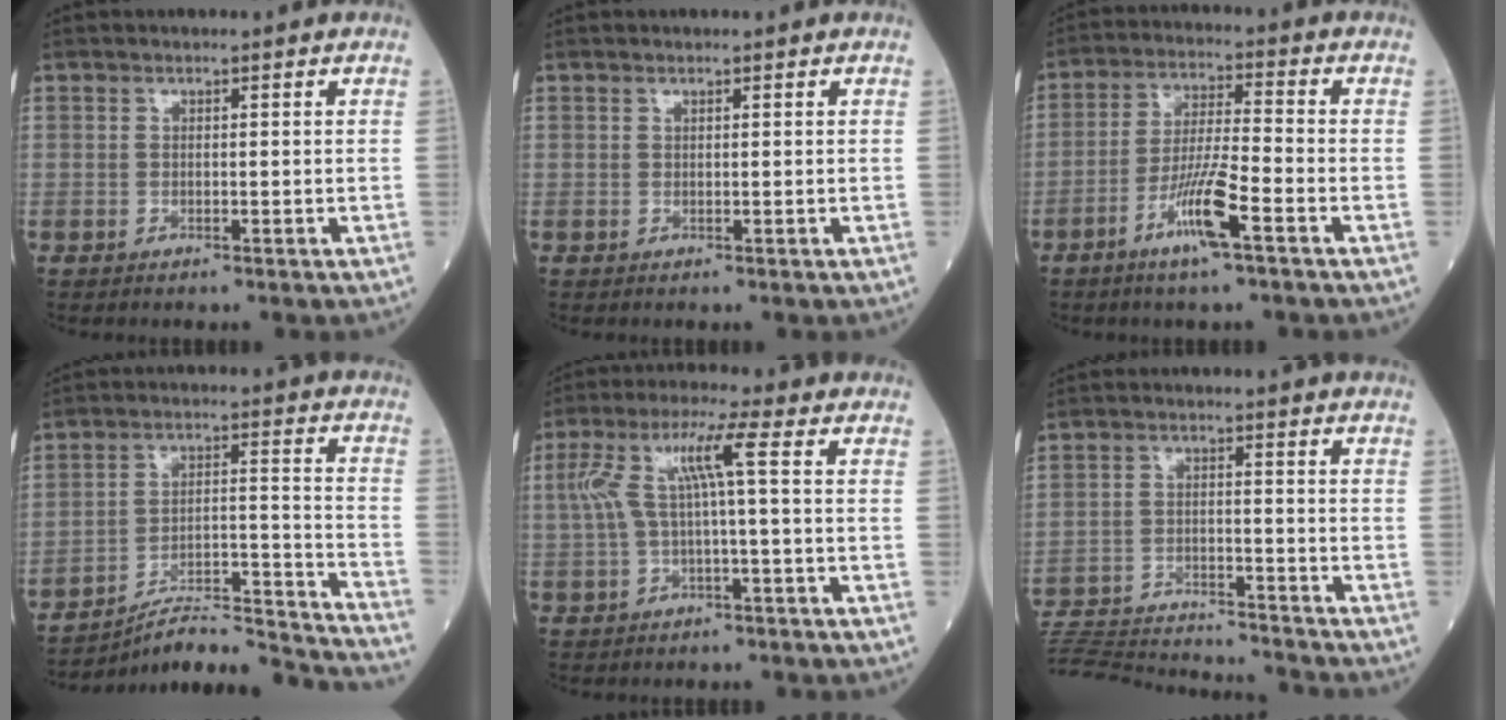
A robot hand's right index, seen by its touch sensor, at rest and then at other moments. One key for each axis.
{"total": 0.0}
{"total": 8.5, "fx": -4.5, "fy": 0.2, "fz": 7.2, "tx": -0.140, "ty": -0.007, "tz": -0.087}
{"total": 19.2, "fx": -18.4, "fy": -1.3, "fz": 5.5, "tx": -0.064, "ty": 0.020, "tz": -0.274}
{"total": 7.5, "fx": 0.6, "fy": 0.1, "fz": 7.5, "tx": -0.155, "ty": 0.038, "tz": 0.014}
{"total": 19.3, "fx": -18.6, "fy": 0.7, "fz": 5.2, "tx": -0.112, "ty": -0.016, "tz": -0.279}